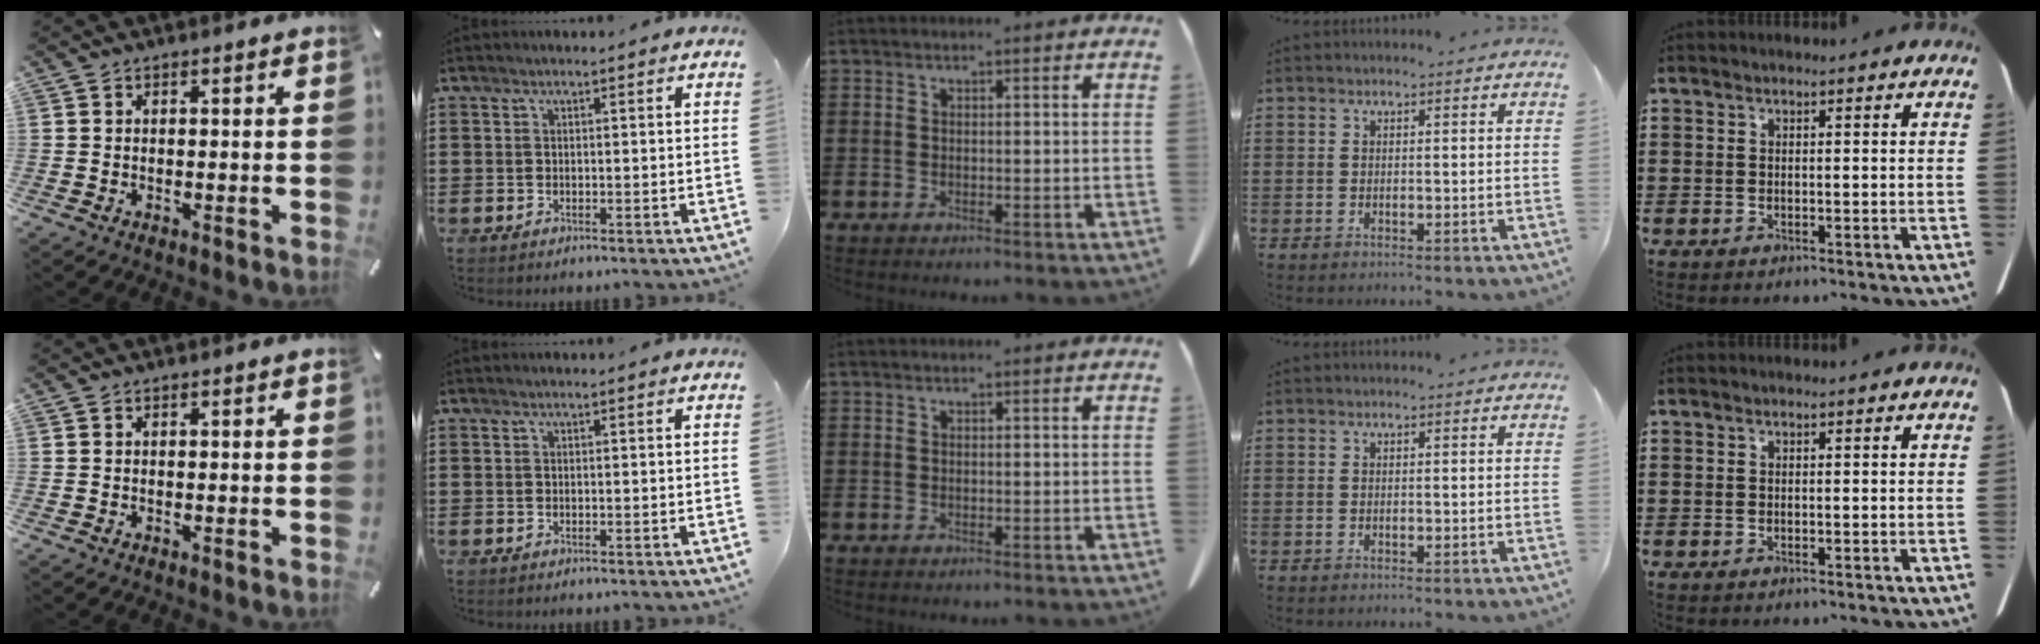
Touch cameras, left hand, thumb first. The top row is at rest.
{}